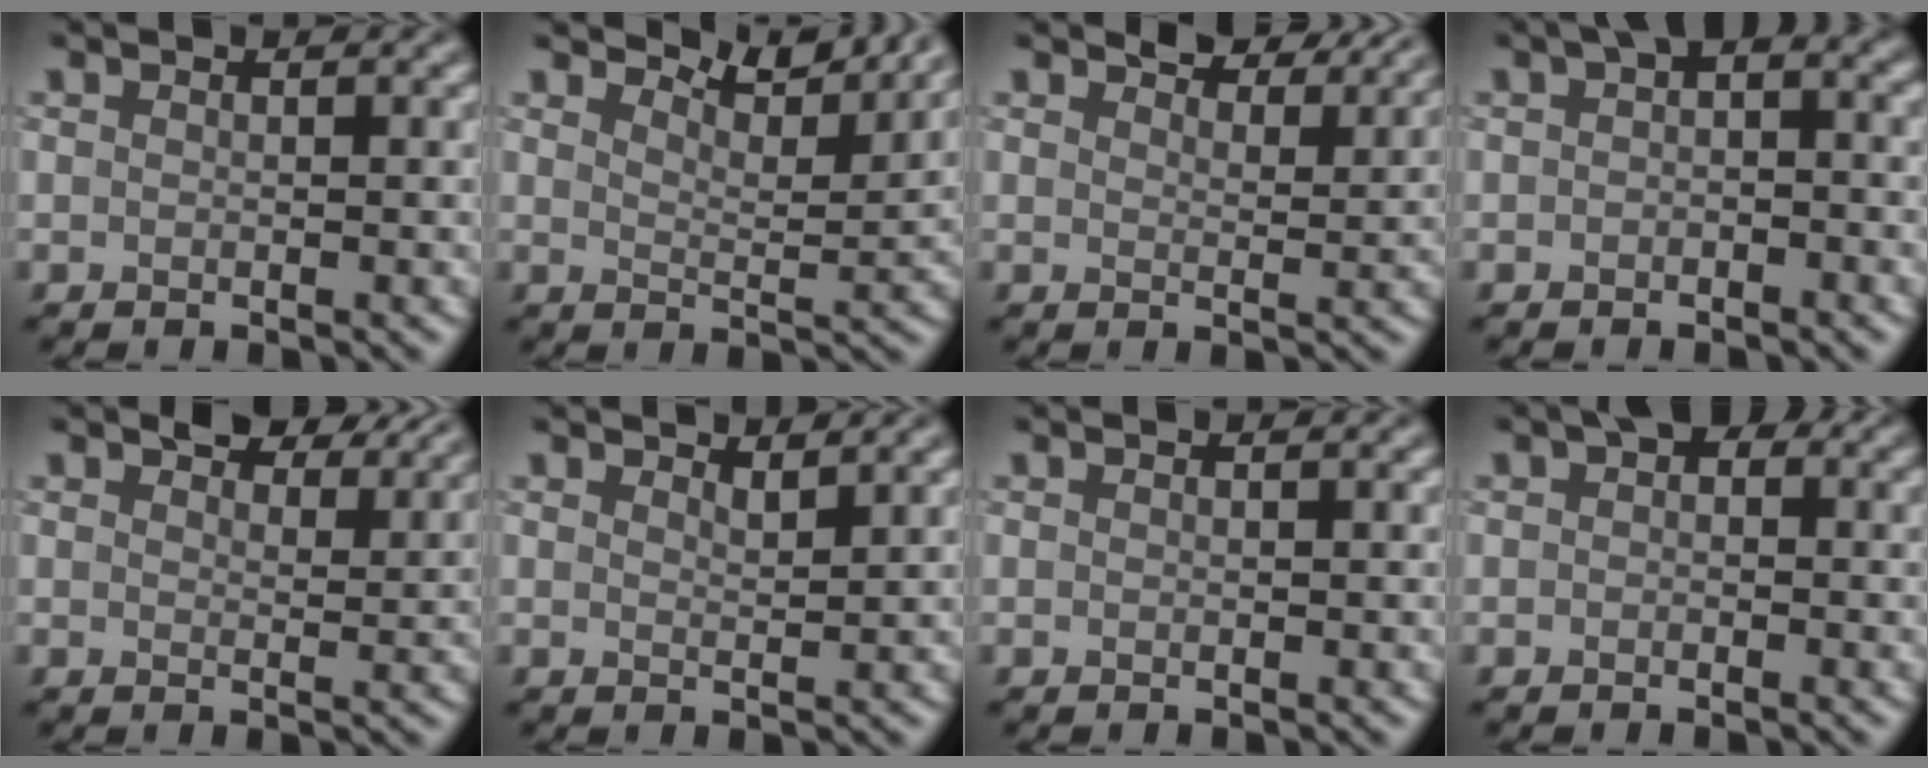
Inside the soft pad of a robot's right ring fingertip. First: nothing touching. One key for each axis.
{"total": 5.9, "fx": 5.5, "fy": 0.8, "fz": 1.8, "tx": -0.037, "ty": 0.004, "tz": 0.078}
{"total": 4.8, "fx": 4.3, "fy": 1.2, "fz": 1.7, "tx": -0.032, "ty": 0.001, "tz": 0.051}
{"total": 2.4, "fx": 0.2, "fy": 1.4, "fz": 2.0, "tx": -0.025, "ty": 0.010, "tz": -0.004}
{"total": 4.9, "fx": 4.0, "fy": 1.8, "fz": 2.1, "tx": -0.035, "ty": 0.002, "tz": 0.050}
{"total": 1.6, "fx": 1.6, "fy": 0.1, "fz": 0.5, "tx": -0.005, "ty": 0.001, "tz": 0.022}
{"total": 0.0}
{"total": 1.6, "fx": 0.4, "fy": 1.1, "fz": 1.1, "tx": -0.012, "ty": 0.006, "tz": -0.001}